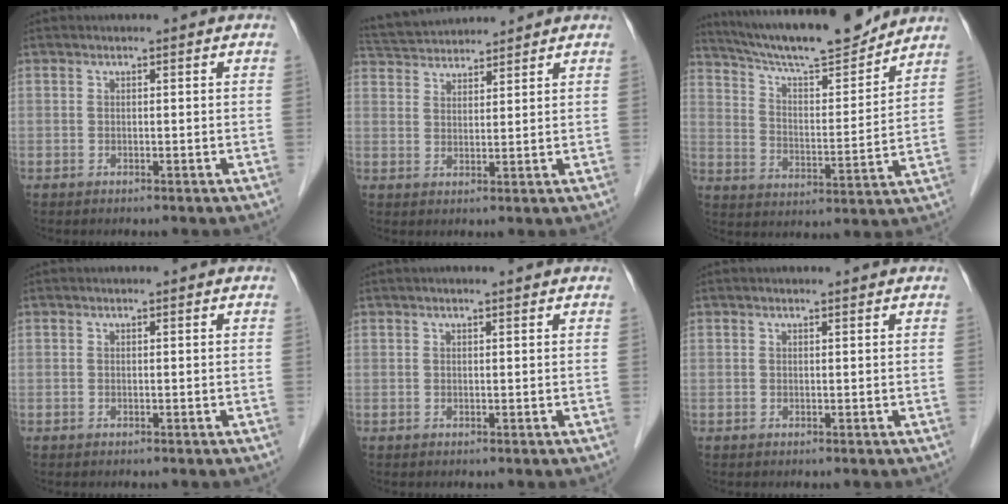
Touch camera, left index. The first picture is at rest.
{"total": 8.7, "force": [8.4, 1.2, 2.0], "torque": [-0.044, 0.036, 0.143]}
{"total": 17.1, "force": [15.5, 1.6, 7.0], "torque": [-0.124, 0.001, 0.247]}
{"total": 0.0}
{"total": 2.2, "force": [1.9, 0.1, 1.2], "torque": [-0.014, 0.021, 0.026]}
{"total": 1.5, "force": [1.4, 0.1, 0.6], "torque": [-0.010, 0.012, 0.020]}